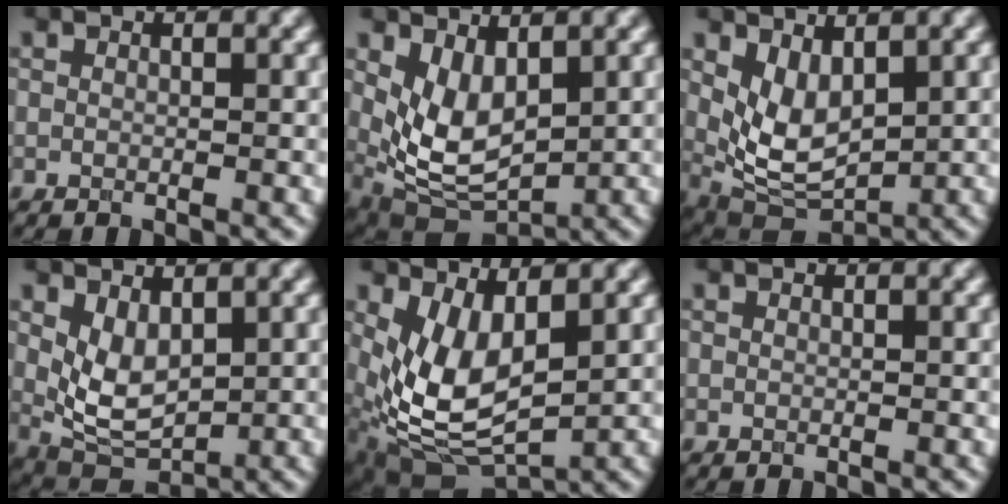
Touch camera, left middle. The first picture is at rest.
{"total": 5.4, "force": [1.2, 3.0, 4.3], "torque": [-0.092, -0.018, 0.031]}
{"total": 4.8, "force": [1.5, 2.6, 3.7], "torque": [-0.080, -0.019, 0.035]}
{"total": 4.1, "force": [1.0, 2.3, 3.2], "torque": [-0.067, -0.010, 0.027]}
{"total": 7.5, "force": [0.8, 3.7, 6.4], "torque": [-0.141, -0.011, 0.016]}
{"total": 0.0}